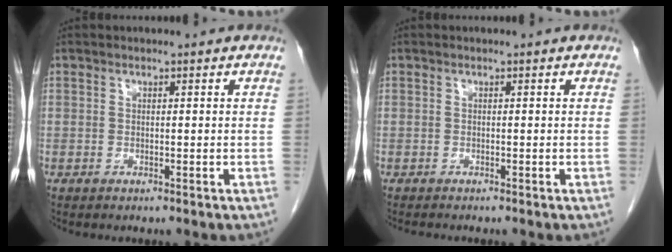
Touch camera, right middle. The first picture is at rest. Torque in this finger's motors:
{"motor_torque": [0.08, 0.02, -0.02, 0.00]}